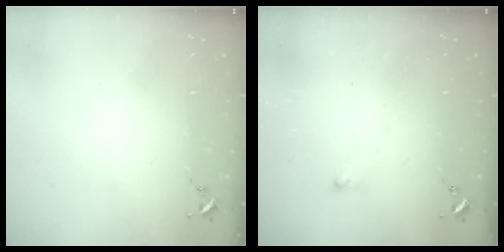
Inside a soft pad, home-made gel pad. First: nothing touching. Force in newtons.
{"total": 2.5, "press": 2.5, "slide": 0.2}